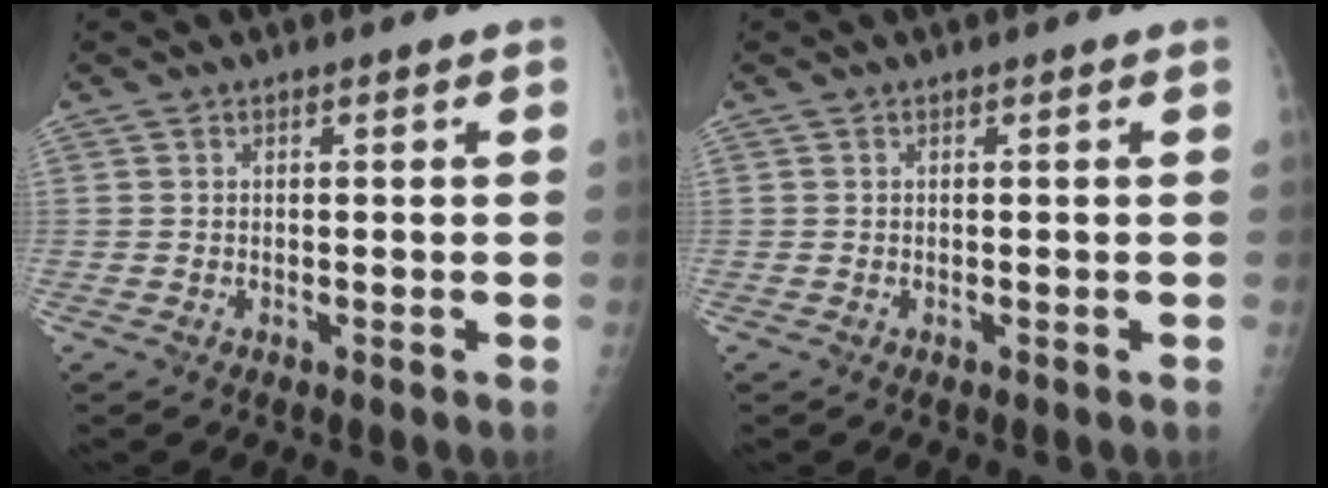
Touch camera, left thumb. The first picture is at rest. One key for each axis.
{"total": 0.0}